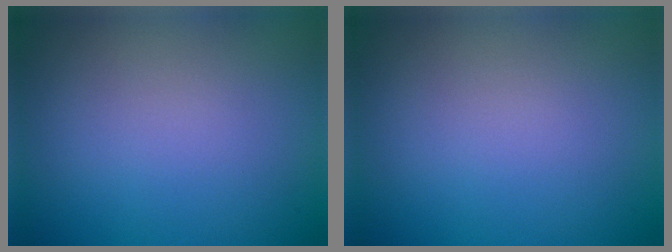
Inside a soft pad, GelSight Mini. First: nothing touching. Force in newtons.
{"total": 0.0}